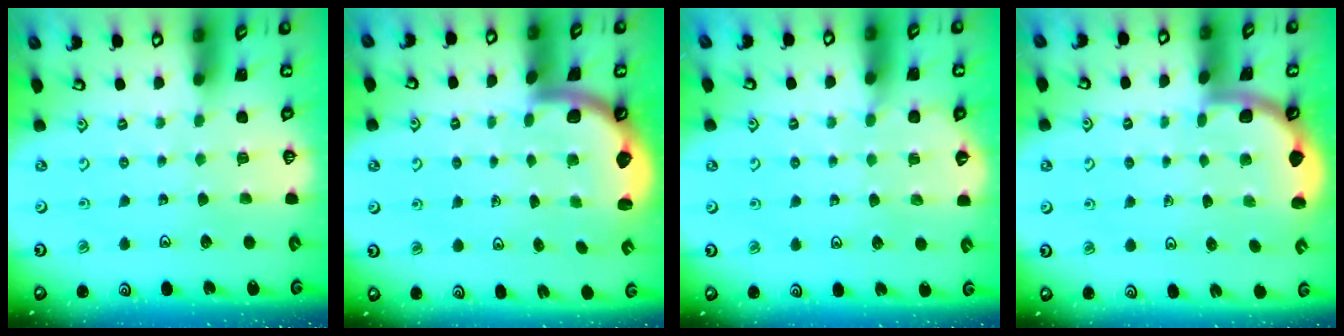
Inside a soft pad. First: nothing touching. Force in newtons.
{"total": 2.2, "press": 2.2, "slide": 0.3}
{"total": 2.9, "press": 2.9, "slide": 0.3}
{"total": 2.2, "press": 2.2, "slide": 0.1}